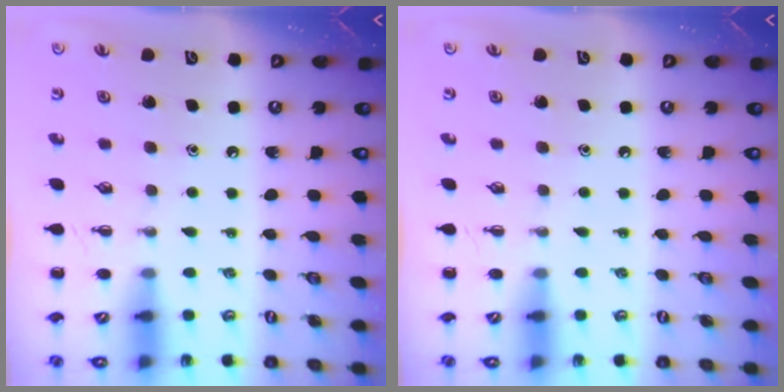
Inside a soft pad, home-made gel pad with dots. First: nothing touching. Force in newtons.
{"total": 0.0}